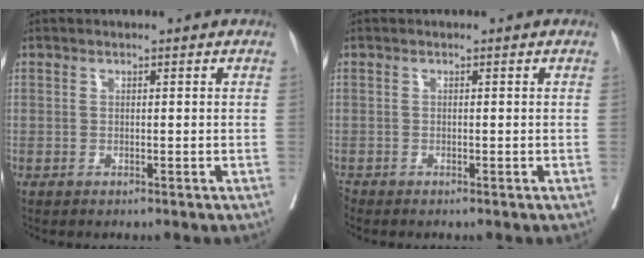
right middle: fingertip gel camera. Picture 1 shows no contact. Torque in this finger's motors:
{"motor_torque": [-0.53, -0.14, -0.03, -0.01]}